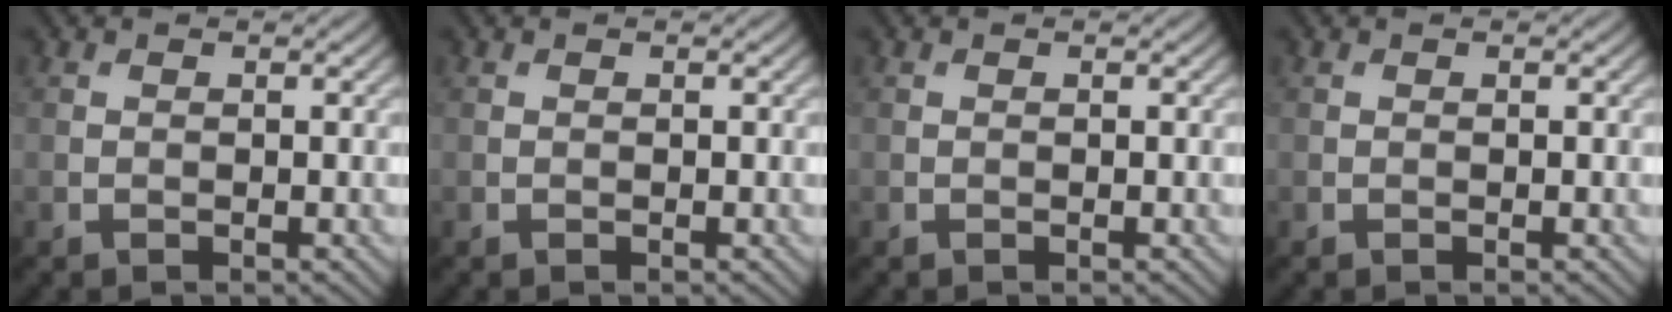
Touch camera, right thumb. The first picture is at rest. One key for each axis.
{"total": 0.0}
{"total": 0.0}
{"total": 0.0}